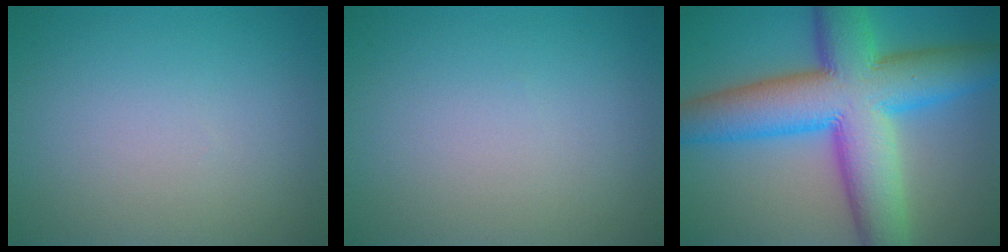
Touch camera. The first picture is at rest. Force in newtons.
{"total": 0.0}
{"total": 13.9, "press": 13.9, "slide": 0.2}